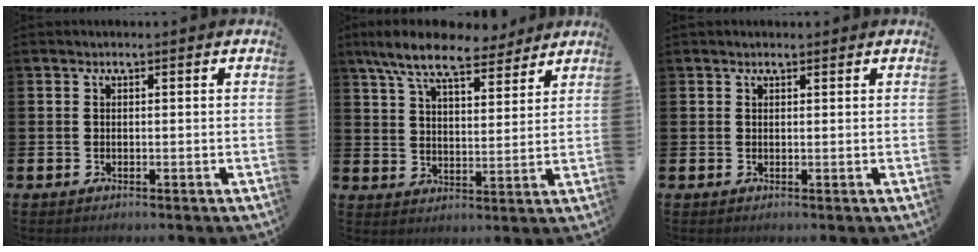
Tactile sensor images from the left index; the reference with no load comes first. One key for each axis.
{"total": 9.6, "fx": 8.4, "fy": 2.5, "fz": 3.9, "tx": -0.096, "ty": -0.035, "tz": 0.150}
{"total": 0.9, "fx": 0.8, "fy": 0.2, "fz": 0.2, "tx": 0.005, "ty": -0.001, "tz": 0.013}